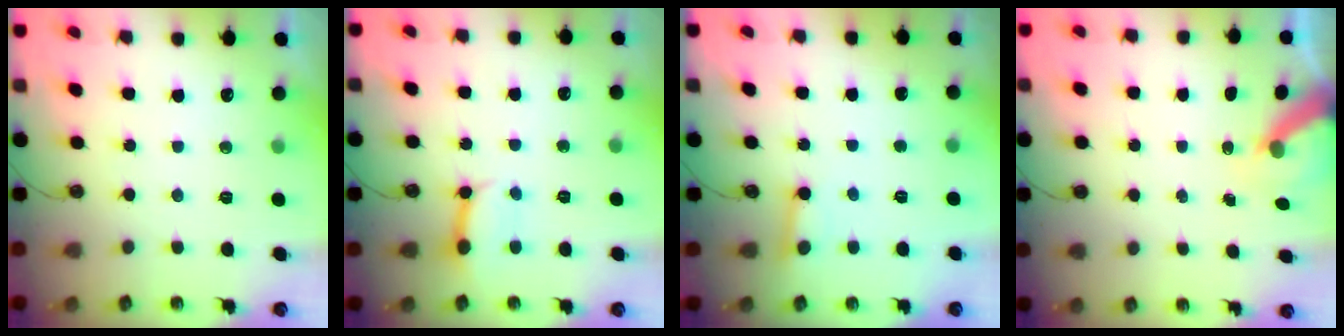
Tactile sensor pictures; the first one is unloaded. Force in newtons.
{"total": 7.8, "press": 7.7, "slide": 0.9}
{"total": 2.5, "press": 2.5, "slide": 0.4}
{"total": 6.1, "press": 6.0, "slide": 0.8}